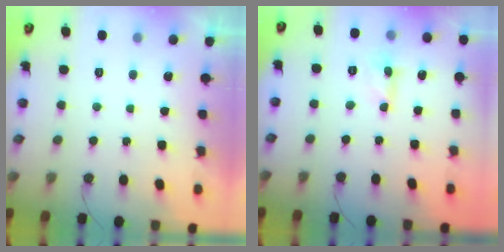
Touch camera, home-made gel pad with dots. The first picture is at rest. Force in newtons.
{"total": 0.0}